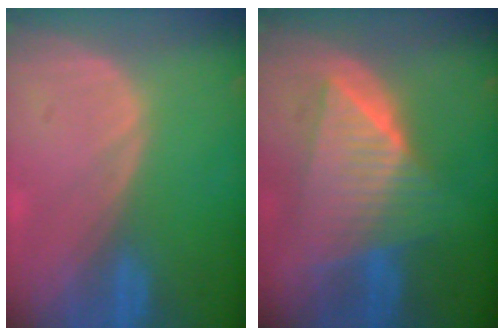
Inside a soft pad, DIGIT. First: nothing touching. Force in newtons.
{"total": 9.2, "press": 9.2, "slide": 0.5}